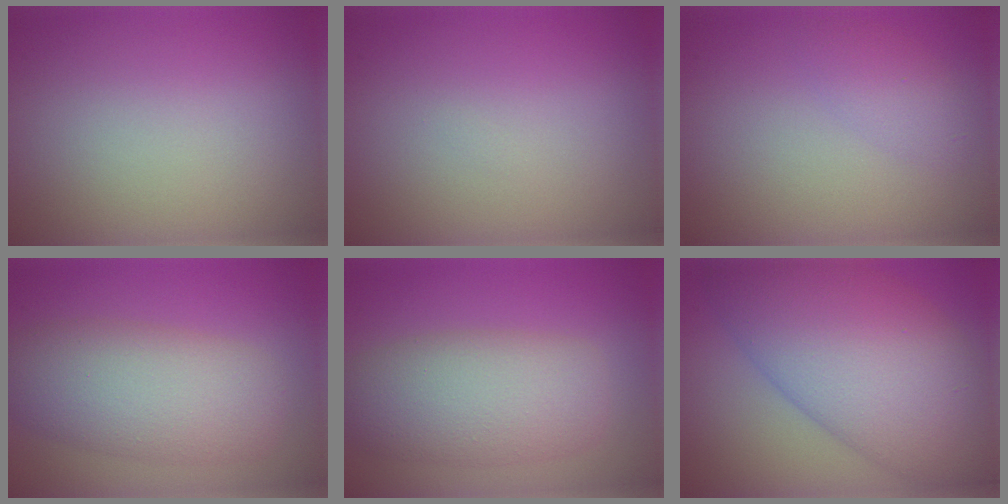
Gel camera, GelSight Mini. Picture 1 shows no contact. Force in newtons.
{"total": 0.0}
{"total": 1.7, "press": 1.7, "slide": 0.0}
{"total": 6.8, "press": 6.8, "slide": 0.3}
{"total": 6.5, "press": 6.5, "slide": 0.3}
{"total": 12.3, "press": 12.3, "slide": 0.2}